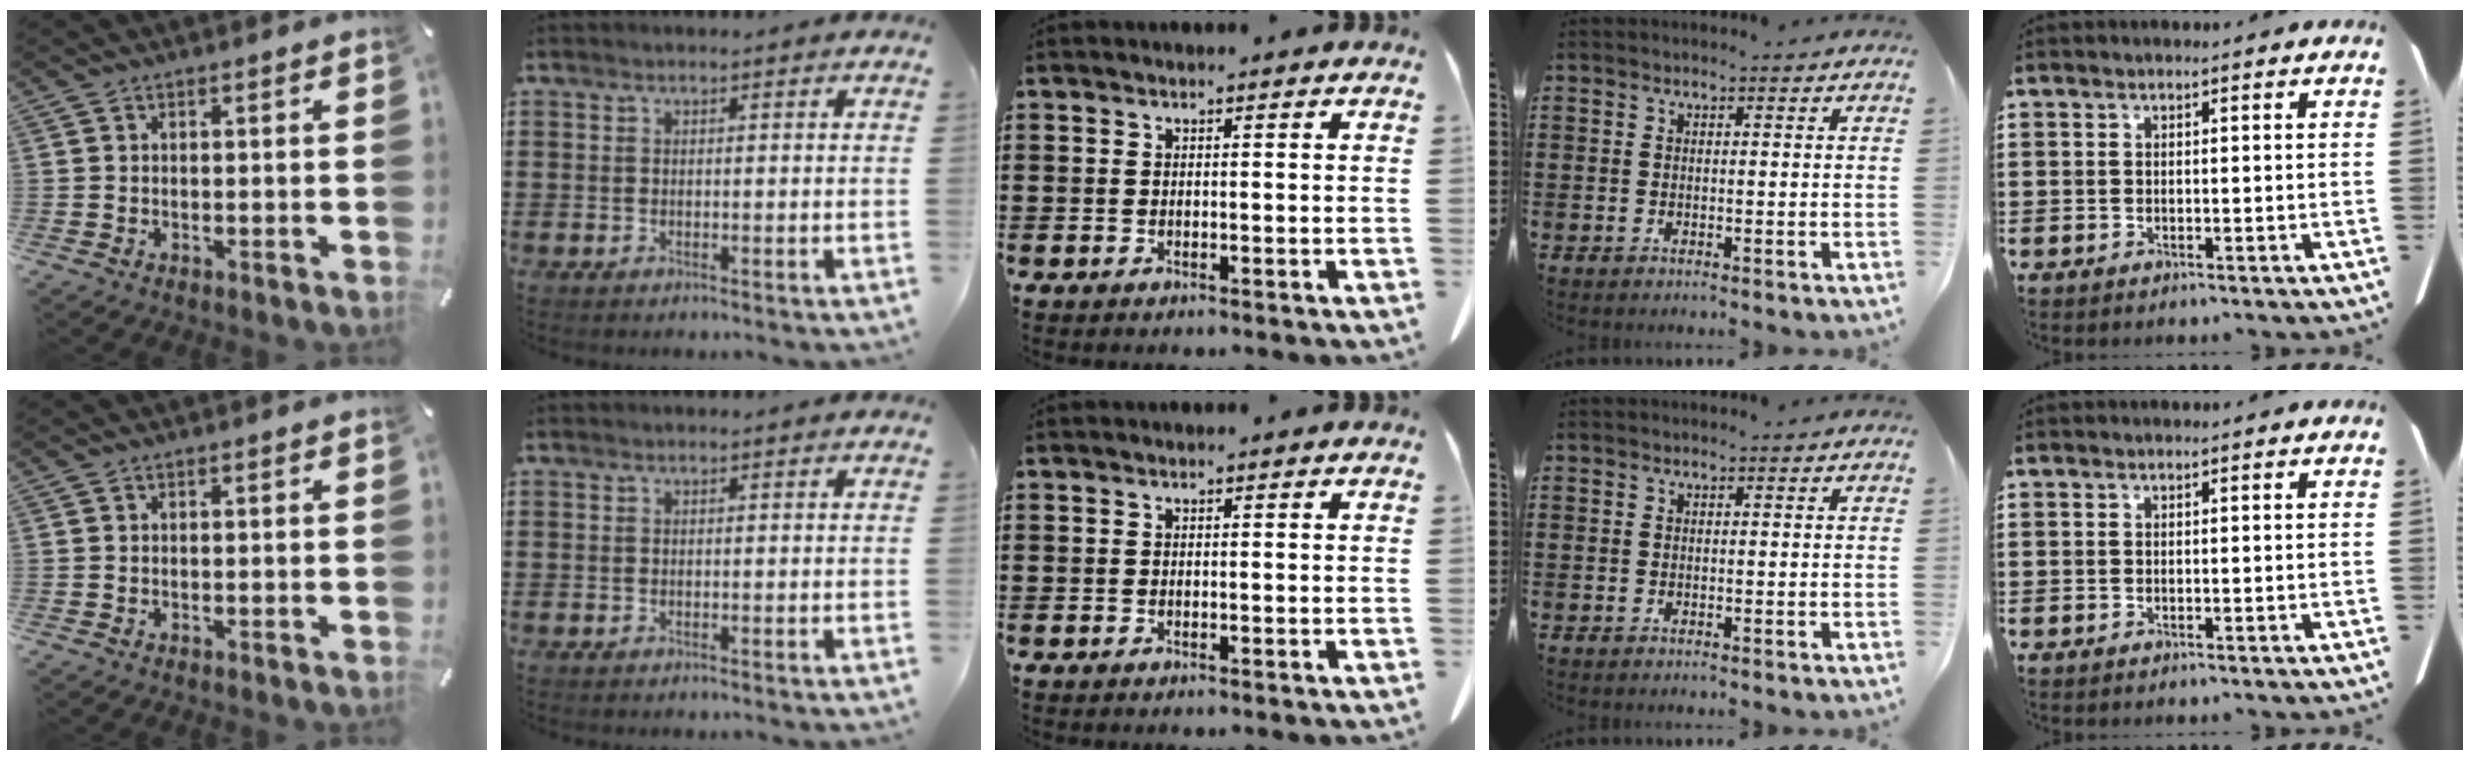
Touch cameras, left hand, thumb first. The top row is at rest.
{}